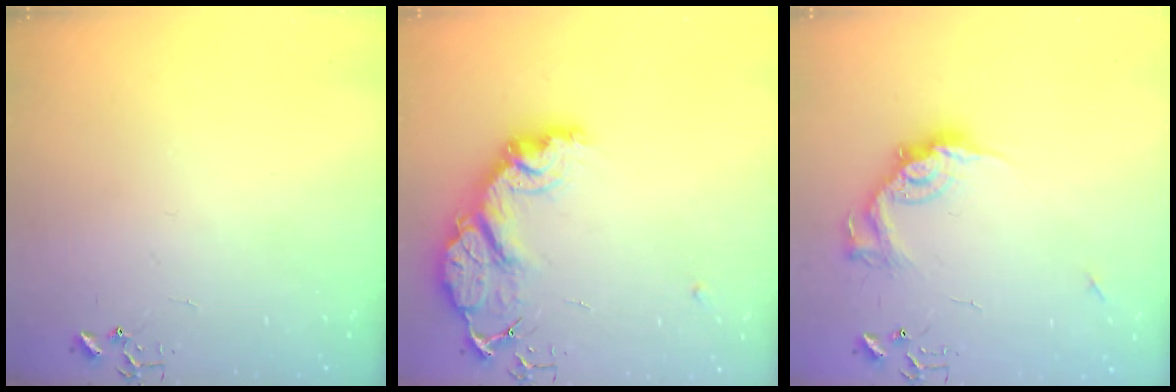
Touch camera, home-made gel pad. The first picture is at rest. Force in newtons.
{"total": 15.8, "press": 15.8, "slide": 1.3}
{"total": 14.5, "press": 14.5, "slide": 1.2}